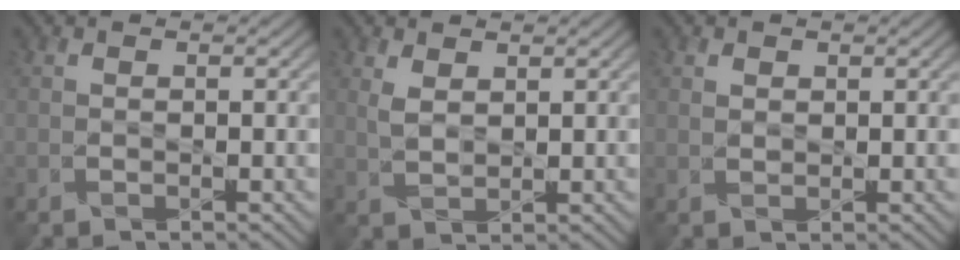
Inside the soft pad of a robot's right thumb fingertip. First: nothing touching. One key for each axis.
{"total": 2.7, "fx": 1.4, "fy": 1.4, "fz": 1.8, "tx": -0.049, "ty": -0.004, "tz": 0.032}
{"total": 1.0, "fx": 0.7, "fy": 0.7, "fz": 0.4, "tx": -0.013, "ty": -0.002, "tz": 0.015}